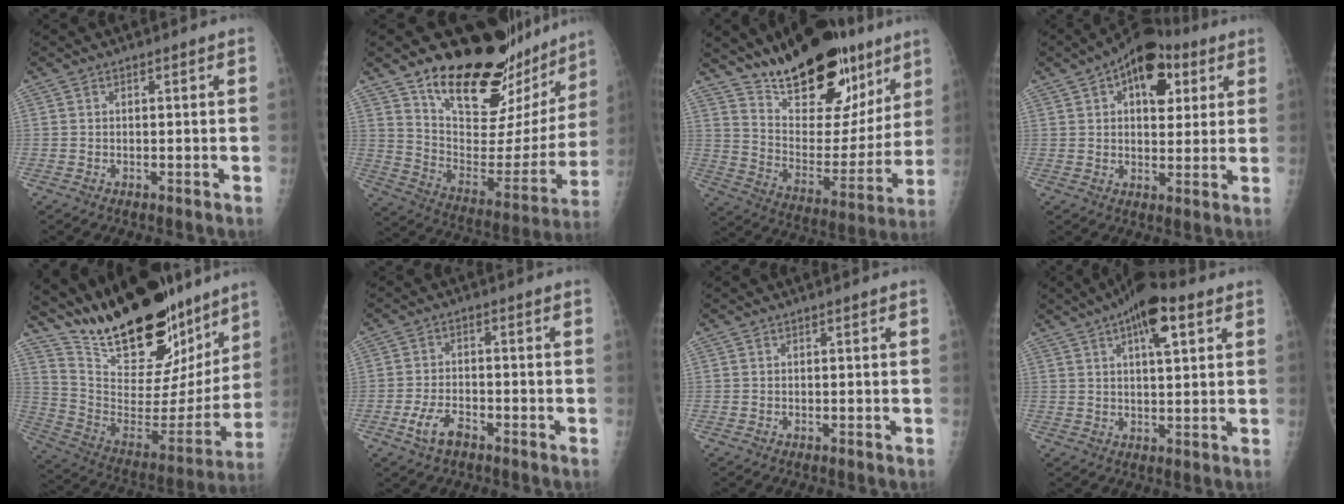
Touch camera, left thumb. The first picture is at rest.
{"total": 27.1, "force": [21.2, 10.9, 12.8], "torque": [-0.151, -0.120, 0.316]}
{"total": 26.0, "force": [17.4, 11.6, 15.4], "torque": [-0.195, -0.077, 0.276]}
{"total": 12.9, "force": [5.4, 7.5, 9.0], "torque": [-0.089, 0.002, 0.076]}
{"total": 29.6, "force": [22.9, 11.0, 15.2], "torque": [-0.209, -0.099, 0.365]}
{"total": 5.1, "force": [-2.9, 2.6, 3.4], "torque": [-0.068, 0.015, -0.054]}
{"total": 0.0}
{"total": 9.8, "force": [4.8, 3.4, 7.9], "torque": [-0.113, -0.002, 0.072]}